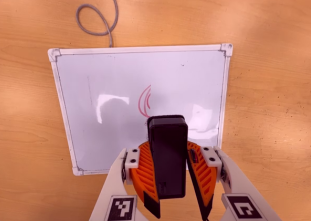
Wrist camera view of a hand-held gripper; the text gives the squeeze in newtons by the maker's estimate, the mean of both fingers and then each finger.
{"total": 11.1, "left": 10.6, "right": 11.7}